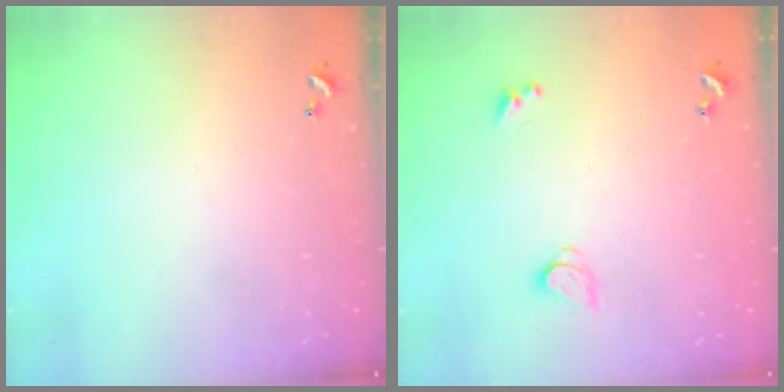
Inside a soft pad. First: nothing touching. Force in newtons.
{"total": 2.6, "press": 2.6, "slide": 0.2}